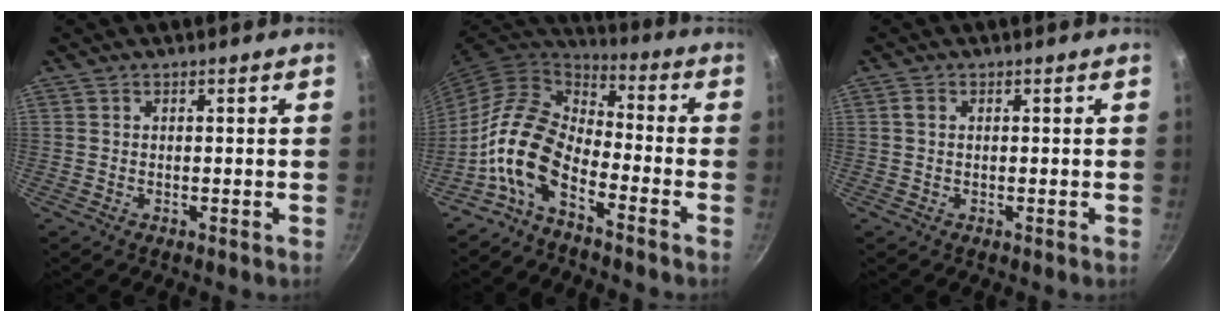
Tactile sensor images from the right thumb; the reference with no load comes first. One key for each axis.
{"total": 13.5, "fx": -6.4, "fy": 7.3, "fz": 9.4, "tx": -0.163, "ty": 0.061, "tz": -0.143}
{"total": 1.1, "fx": 0.2, "fy": 0.8, "fz": 0.7, "tx": -0.015, "ty": 0.004, "tz": 0.002}